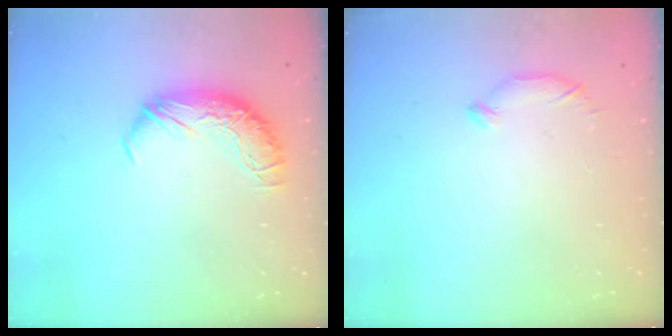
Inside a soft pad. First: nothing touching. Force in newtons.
{"total": 6.0, "press": 5.9, "slide": 0.7}